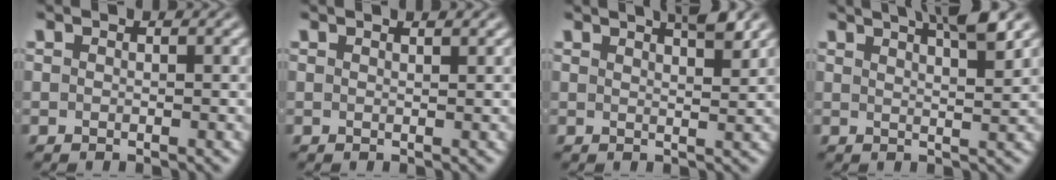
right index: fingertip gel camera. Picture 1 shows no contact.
{"total": 0.9, "force": [0.7, -0.6, 0.2], "torque": [0.000, -0.003, 0.014]}
{"total": 3.4, "force": [2.5, -0.4, 2.3], "torque": [-0.020, -0.002, 0.045]}
{"total": 5.7, "force": [4.1, 0.7, 3.9], "torque": [-0.042, 0.007, 0.066]}